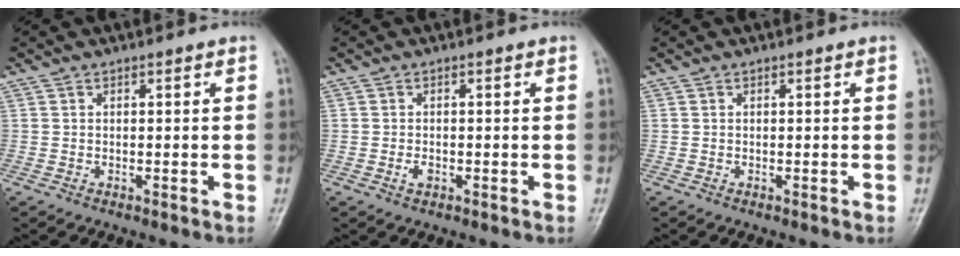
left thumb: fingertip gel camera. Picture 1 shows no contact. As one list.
[{"total": 1.4, "force": [-0.5, 0.9, 1.0], "torque": [-0.017, -0.001, -0.009]}, {"total": 0.0}]